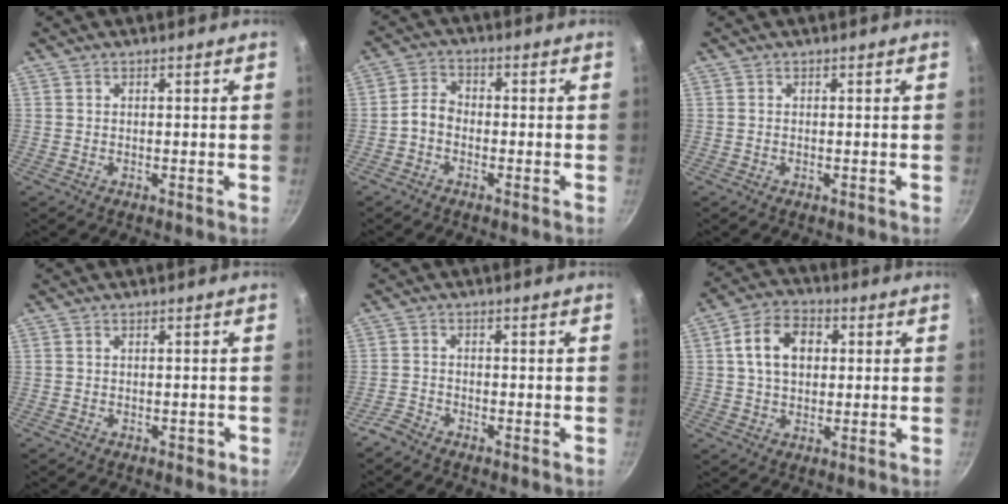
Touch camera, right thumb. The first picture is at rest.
{"total": 3.7, "force": [-1.6, 2.6, 2.1], "torque": [-0.038, 0.028, -0.038]}
{"total": 0.0}
{"total": 1.1, "force": [-0.5, 0.8, 0.6], "torque": [0.000, 0.011, -0.002]}
{"total": 2.6, "force": [-2.3, 1.0, 0.8], "torque": [-0.026, 0.020, -0.051]}
{"total": 10.2, "force": [1.9, 7.2, 7.0], "torque": [-0.099, 0.017, 0.021]}